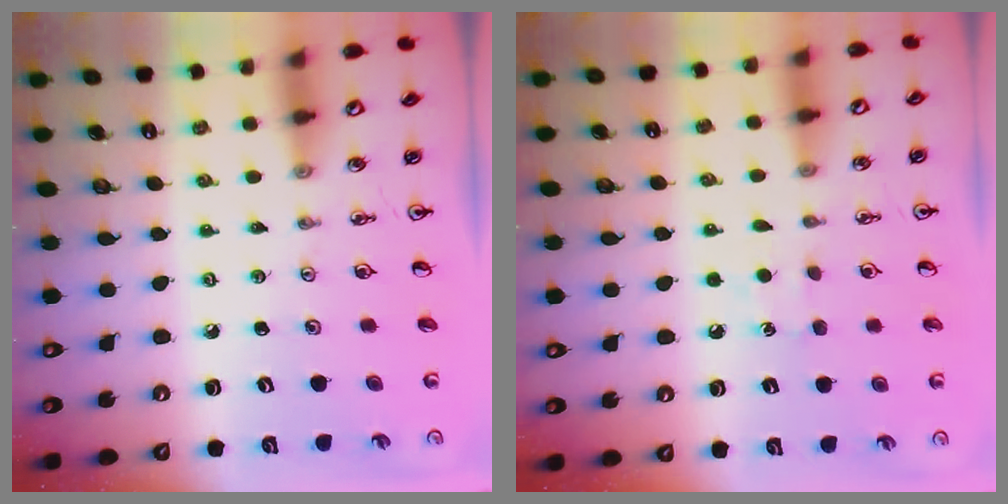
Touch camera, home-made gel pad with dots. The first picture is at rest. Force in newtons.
{"total": 5.1, "press": 5.1, "slide": 0.6}